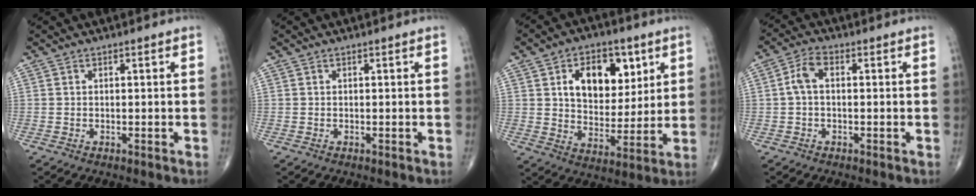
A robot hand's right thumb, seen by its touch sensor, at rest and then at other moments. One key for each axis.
{"total": 0.0}
{"total": 14.6, "fx": 5.4, "fy": 9.5, "fz": 9.8, "tx": -0.097, "ty": -0.022, "tz": 0.092}
{"total": 4.2, "fx": 0.2, "fy": 2.4, "fz": 3.5, "tx": -0.072, "ty": 0.016, "tz": -0.002}